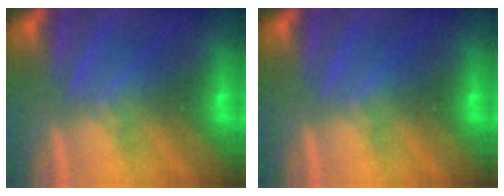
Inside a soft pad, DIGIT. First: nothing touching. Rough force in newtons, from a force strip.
{"total": 0.0}